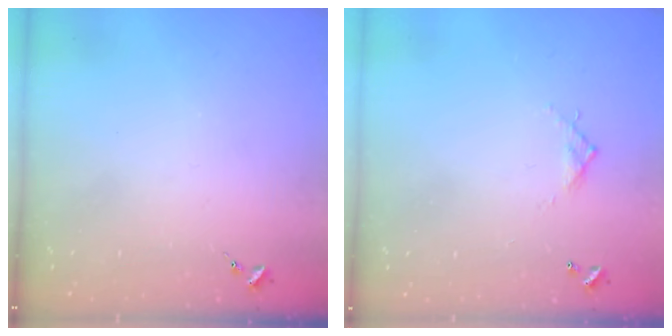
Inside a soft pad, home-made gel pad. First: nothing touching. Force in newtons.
{"total": 4.2, "press": 4.2, "slide": 0.2}